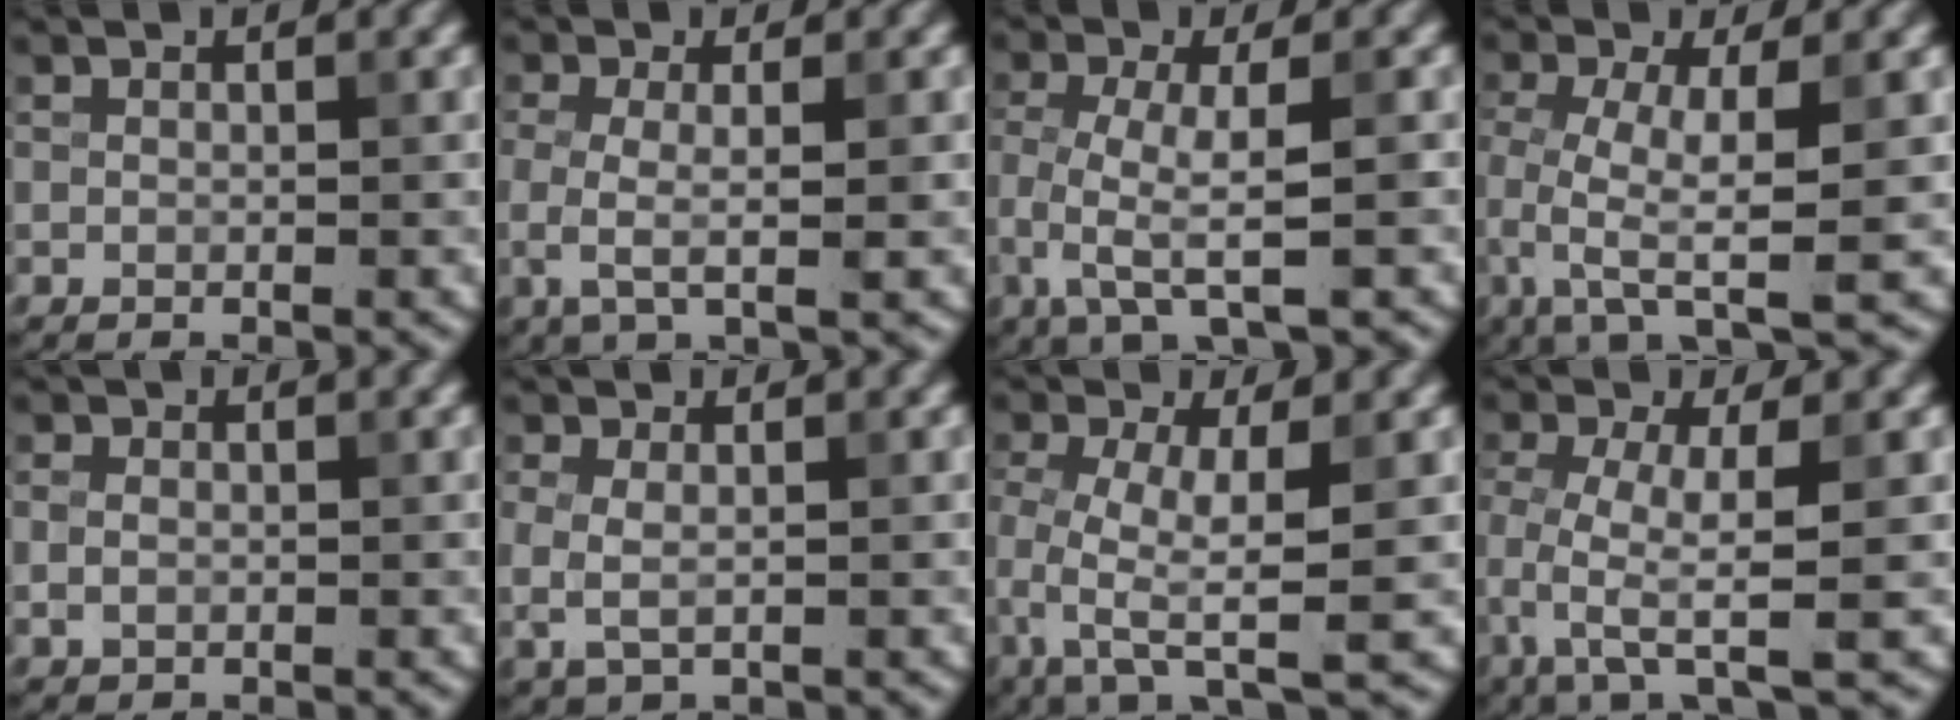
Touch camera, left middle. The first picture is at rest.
{"total": 2.9, "force": [-0.4, 0.8, 2.8], "torque": [-0.060, -0.008, -0.009]}
{"total": 4.8, "force": [-1.6, 1.2, 4.4], "torque": [-0.092, -0.004, -0.033]}
{"total": 6.2, "force": [-1.1, 1.9, 5.9], "torque": [-0.121, -0.010, -0.025]}
{"total": 1.4, "force": [0.0, 1.2, 0.8], "torque": [-0.016, -0.001, -0.001]}
{"total": 2.2, "force": [0.0, 1.2, 1.8], "torque": [-0.042, -0.004, -0.001]}
{"total": 6.1, "force": [-1.0, 1.9, 5.7], "torque": [-0.122, -0.011, -0.022]}
{"total": 5.2, "force": [-1.2, 1.3, 4.8], "torque": [-0.098, -0.008, -0.030]}